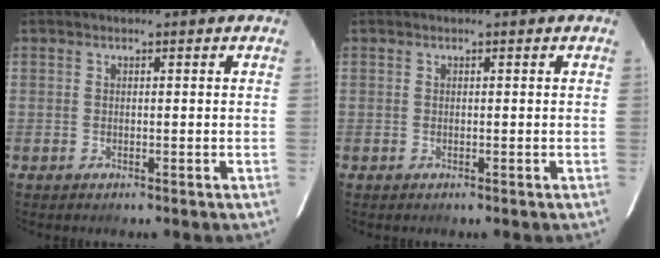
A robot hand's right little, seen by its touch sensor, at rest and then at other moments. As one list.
[{"total": 0.0}]